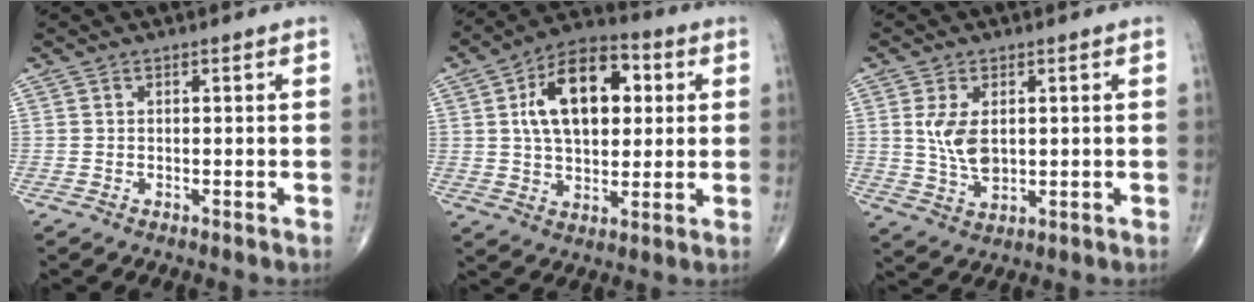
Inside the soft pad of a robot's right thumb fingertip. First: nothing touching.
{"total": 16.8, "force": [3.8, 9.9, 13.0], "torque": [-0.185, 0.010, 0.057]}
{"total": 6.9, "force": [1.1, 4.0, 5.6], "torque": [-0.103, -0.010, 0.029]}